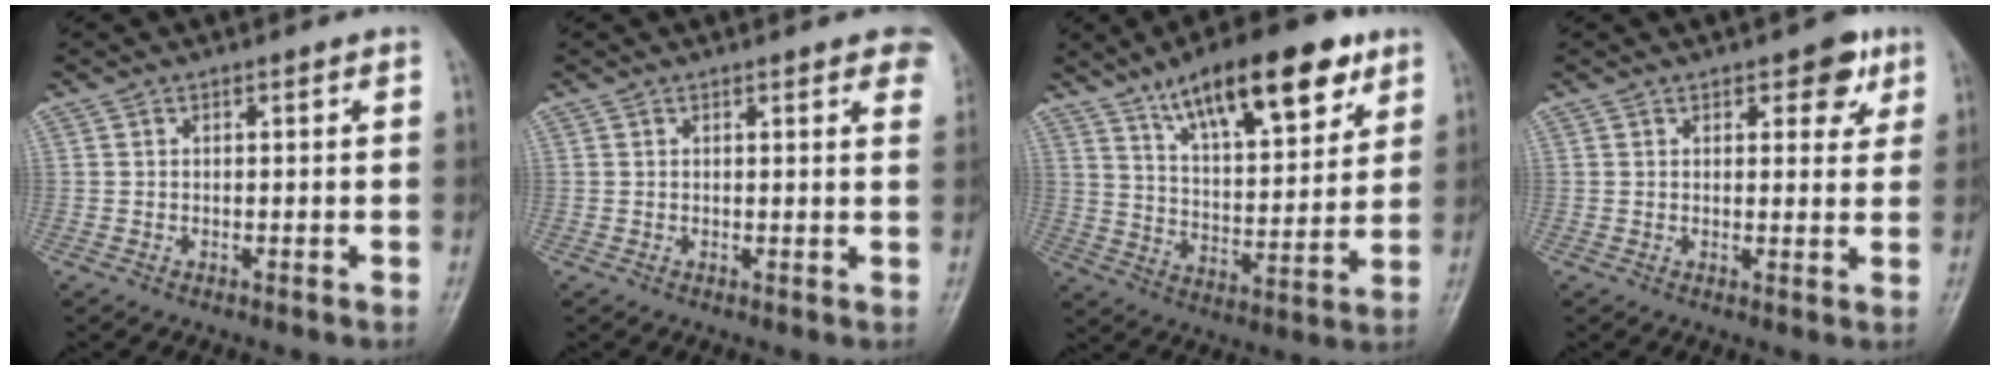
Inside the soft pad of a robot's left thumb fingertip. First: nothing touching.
{"total": 6.1, "force": [4.0, 1.9, 4.2], "torque": [-0.026, -0.006, 0.038]}
{"total": 19.5, "force": [11.5, 7.1, 14.1], "torque": [-0.182, -0.040, 0.190]}
{"total": 5.3, "force": [2.8, 2.9, 3.5], "torque": [-0.014, -0.010, 0.030]}